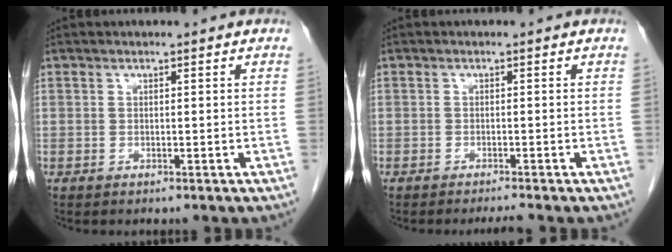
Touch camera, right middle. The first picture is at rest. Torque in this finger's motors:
{"motor_torque": [-0.18, 0.19, 0.00, 0.00]}